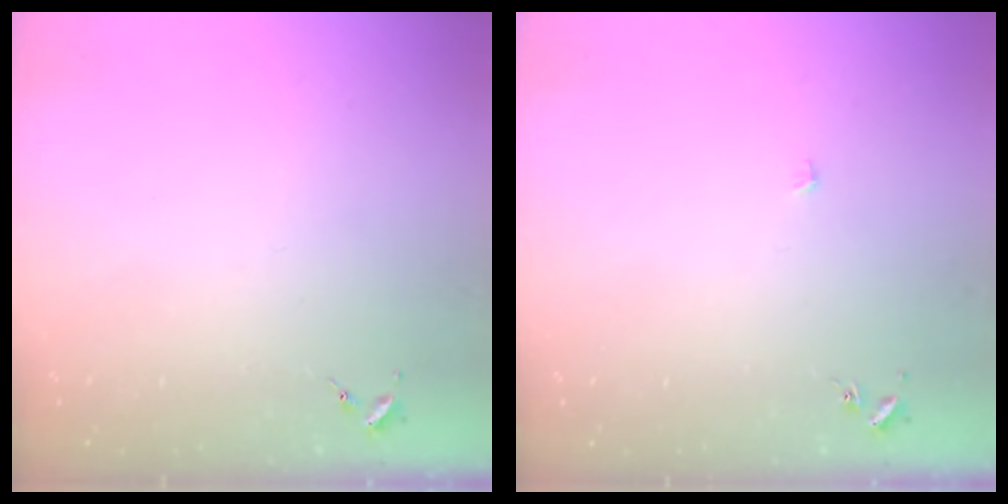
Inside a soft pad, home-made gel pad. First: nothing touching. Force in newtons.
{"total": 2.1, "press": 2.1, "slide": 0.1}